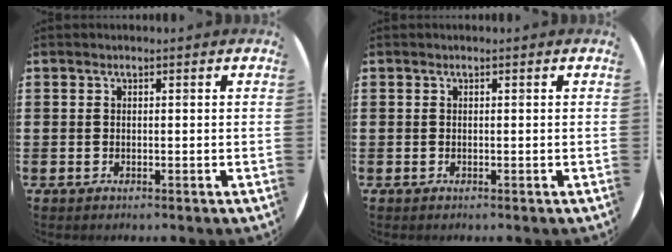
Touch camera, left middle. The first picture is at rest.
{"total": 0.0}